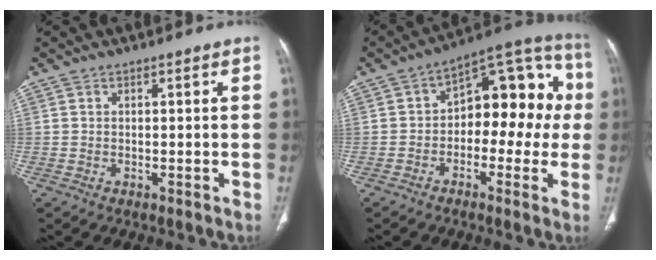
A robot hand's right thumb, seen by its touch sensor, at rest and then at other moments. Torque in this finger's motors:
{"motor_torque": [-0.49, 1.24, -0.05, 0.26, 0.21]}